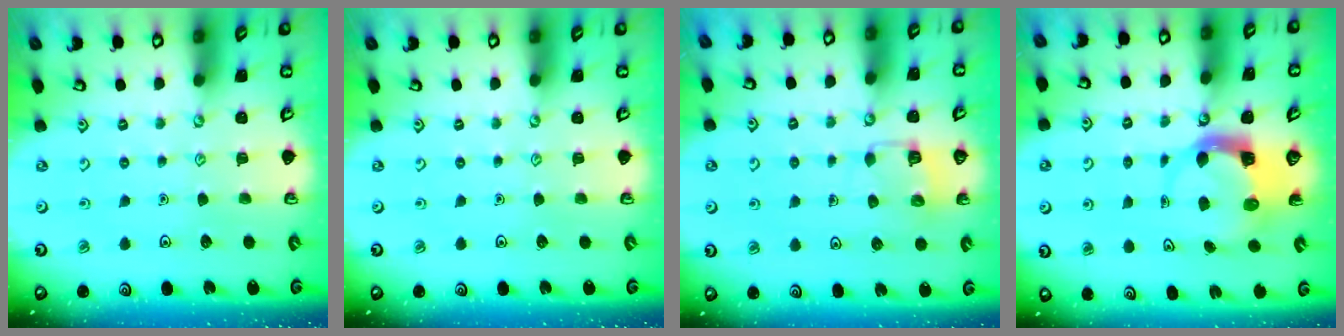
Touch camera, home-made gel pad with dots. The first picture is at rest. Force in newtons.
{"total": 0.0}
{"total": 5.6, "press": 5.6, "slide": 0.5}
{"total": 3.9, "press": 3.9, "slide": 0.6}